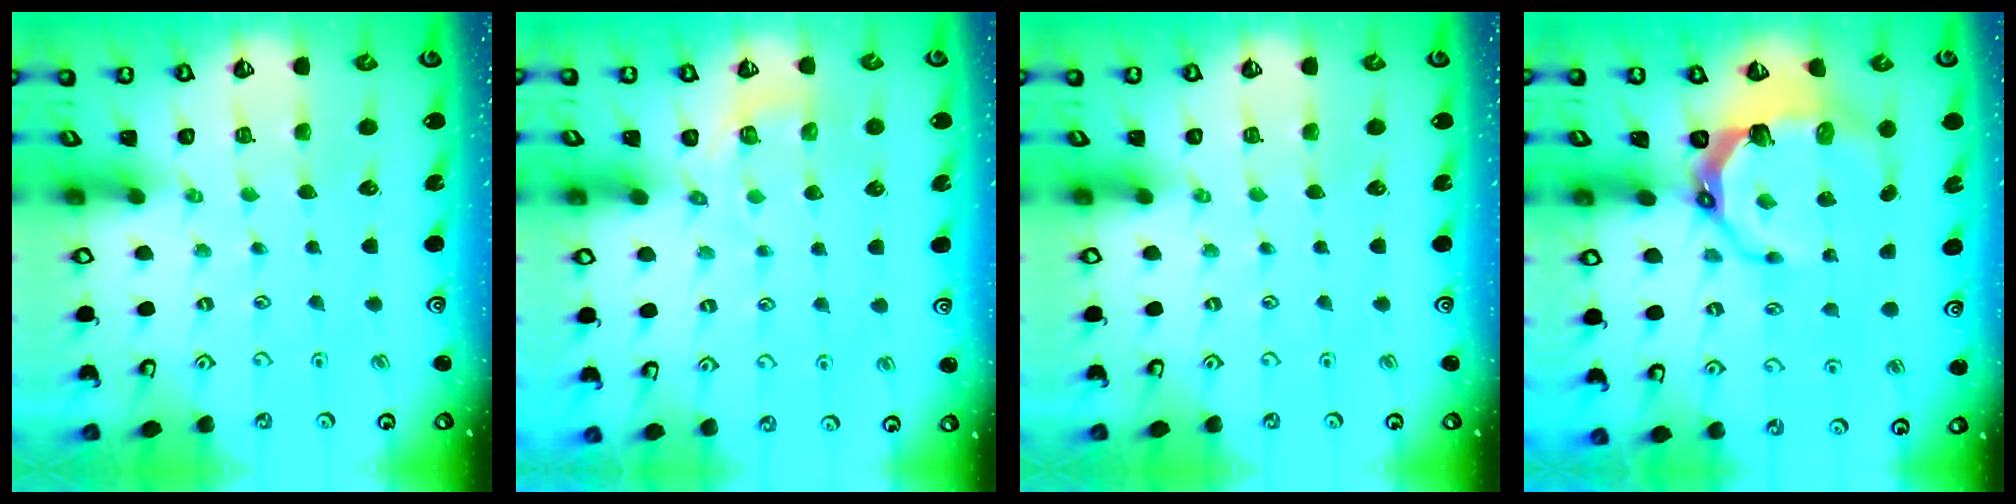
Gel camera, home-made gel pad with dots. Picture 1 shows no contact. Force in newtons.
{"total": 4.3, "press": 3.8, "slide": 2.0}
{"total": 0.0}
{"total": 8.9, "press": 7.4, "slide": 4.8}